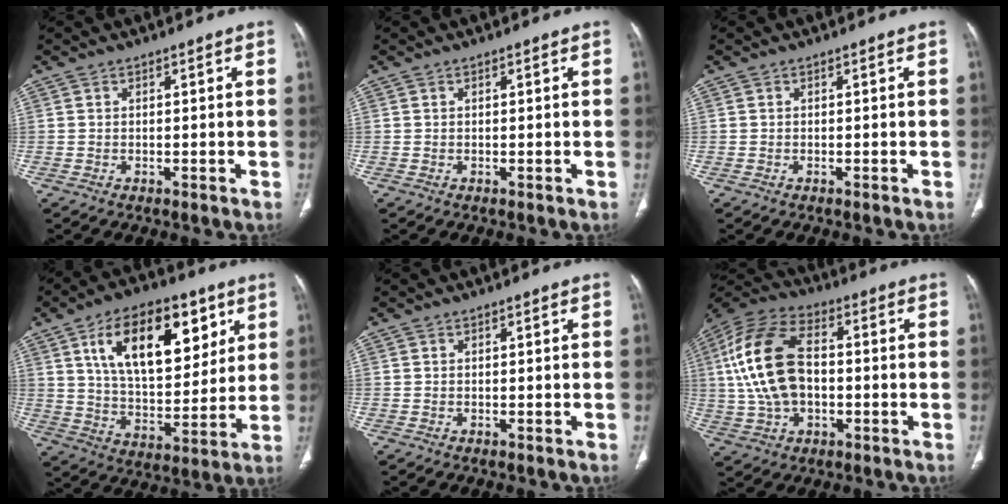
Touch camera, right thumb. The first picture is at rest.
{"total": 0.0}
{"total": 0.0}
{"total": 20.7, "force": [8.8, 10.8, 15.4], "torque": [-0.200, -0.033, 0.152]}
{"total": 0.0}
{"total": 17.4, "force": [0.5, 10.6, 13.8], "torque": [-0.275, 0.026, 0.006]}